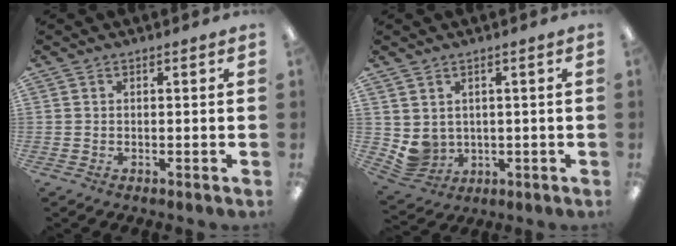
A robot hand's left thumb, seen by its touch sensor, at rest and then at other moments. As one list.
[{"total": 4.5, "force": [1.6, 4.0, 1.4], "torque": [-0.053, -0.013, 0.032]}]